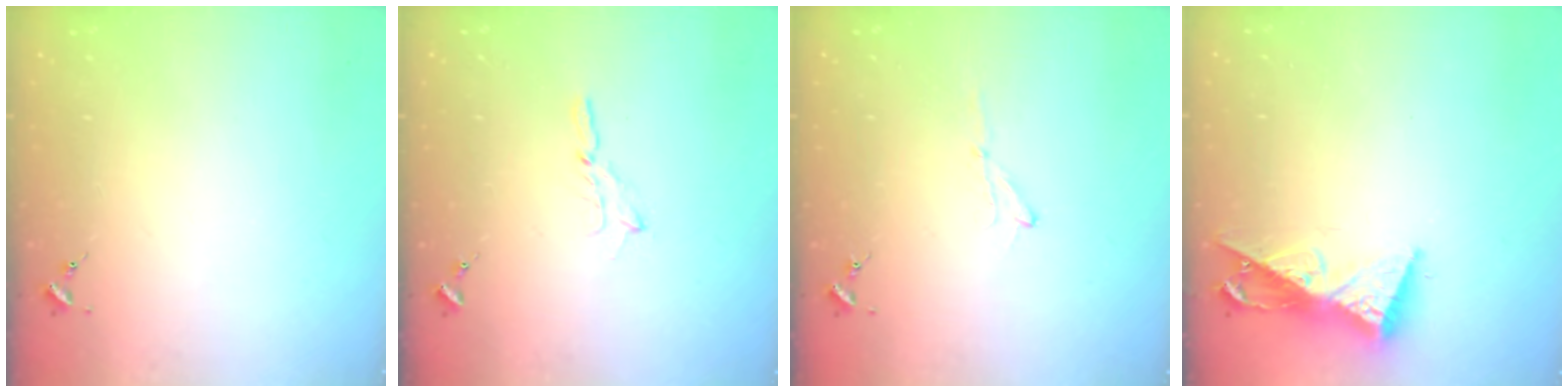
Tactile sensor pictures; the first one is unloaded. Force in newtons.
{"total": 3.0, "press": 3.0, "slide": 0.1}
{"total": 4.4, "press": 4.4, "slide": 0.5}
{"total": 9.9, "press": 9.9, "slide": 0.6}